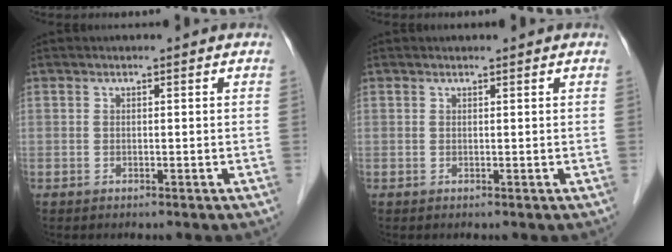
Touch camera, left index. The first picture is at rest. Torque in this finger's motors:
{"motor_torque": [0.14, -0.07, 0.05, 0.02]}